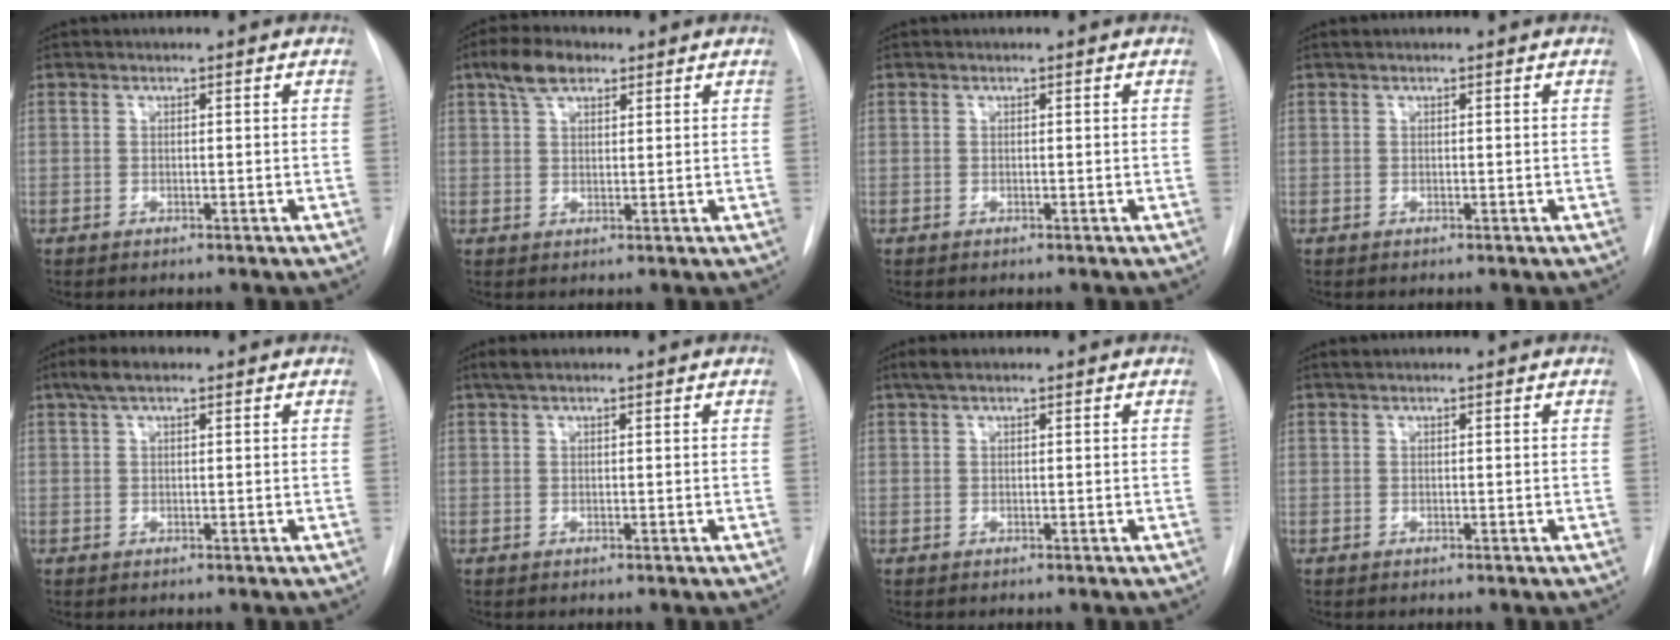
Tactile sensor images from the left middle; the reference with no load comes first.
{"total": 5.2, "force": [3.3, 2.4, 3.2], "torque": [-0.067, 0.017, 0.062]}
{"total": 0.0}
{"total": 0.6, "force": [0.5, 0.1, 0.4], "torque": [-0.013, 0.012, 0.009]}
{"total": 3.5, "force": [2.2, 1.1, 2.5], "torque": [-0.055, 0.018, 0.040]}
{"total": 2.1, "force": [1.5, 0.6, 1.4], "torque": [-0.031, 0.017, 0.027]}
{"total": 2.3, "force": [1.5, 0.6, 1.5], "torque": [-0.034, 0.018, 0.028]}
{"total": 0.7, "force": [0.6, 0.2, 0.4], "torque": [-0.014, 0.011, 0.012]}